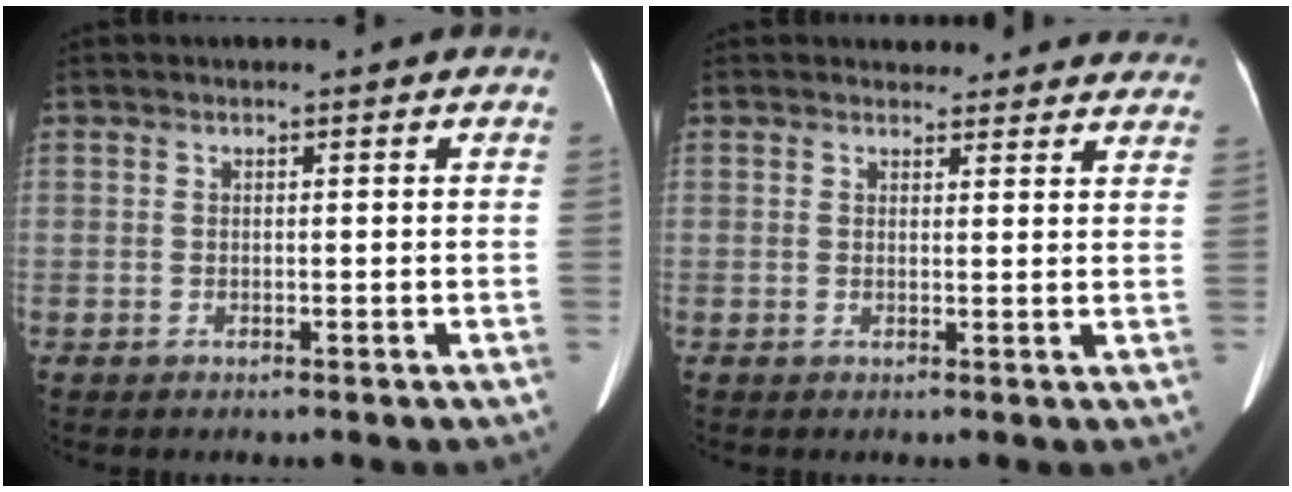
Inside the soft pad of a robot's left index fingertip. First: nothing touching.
{"total": 11.6, "force": [11.0, 3.5, 1.3], "torque": [0.022, -0.001, 0.099]}